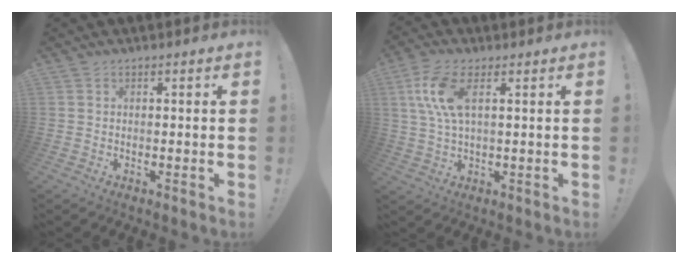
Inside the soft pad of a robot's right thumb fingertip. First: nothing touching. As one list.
[{"total": 9.8, "force": [3.1, 4.1, 8.4], "torque": [-0.172, -0.007, 0.056]}]